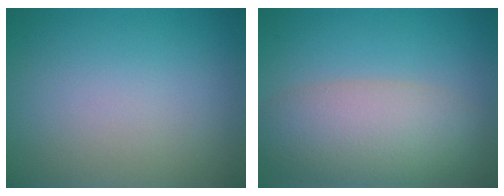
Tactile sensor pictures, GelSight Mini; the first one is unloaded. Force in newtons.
{"total": 6.6, "press": 6.6, "slide": 0.4}